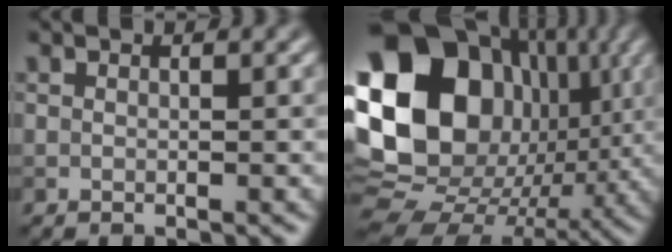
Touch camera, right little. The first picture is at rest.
{"total": 20.7, "force": [4.0, 16.8, 11.5], "torque": [-0.234, 0.006, 0.081]}